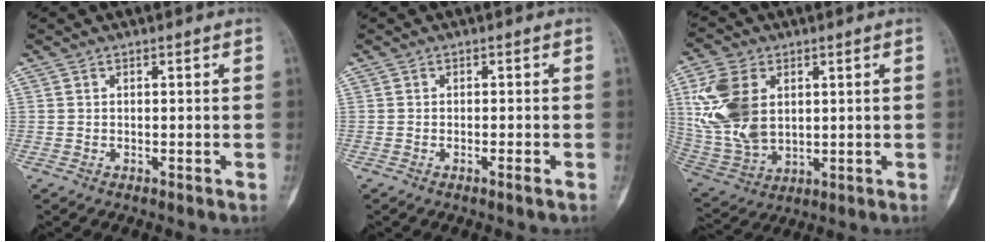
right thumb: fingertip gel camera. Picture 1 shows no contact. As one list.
[{"total": 1.1, "force": [-0.6, -0.1, 0.9], "torque": [-0.019, 0.004, -0.010]}, {"total": 15.2, "force": [3.2, 10.2, 10.9], "torque": [-0.217, -0.008, 0.073]}]